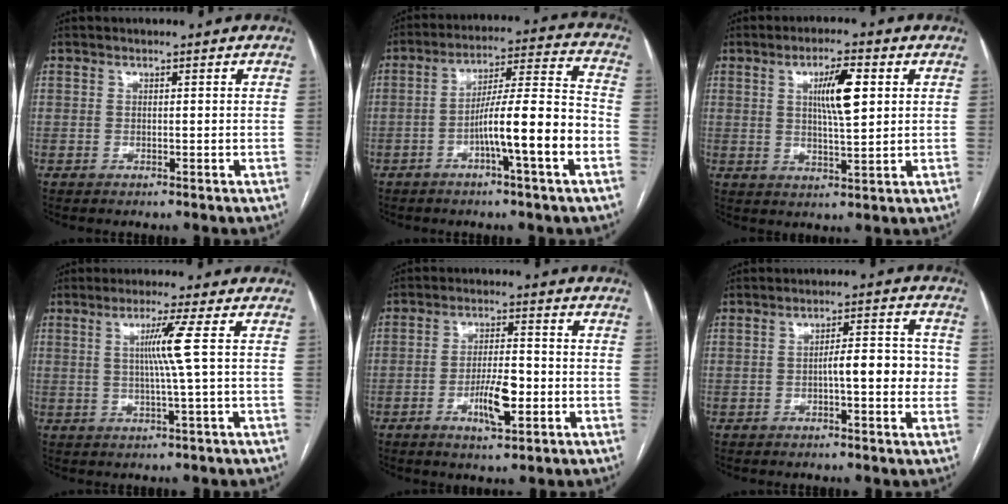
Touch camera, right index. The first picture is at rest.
{"total": 12.7, "force": [-4.4, 0.0, 11.9], "torque": [-0.195, 0.016, -0.072]}
{"total": 7.2, "force": [2.1, 1.1, 6.8], "torque": [-0.119, 0.005, 0.037]}
{"total": 5.3, "force": [0.8, -1.8, 4.9], "torque": [-0.094, -0.003, 0.019]}
{"total": 6.8, "force": [-2.3, 1.8, 6.1], "torque": [-0.114, 0.001, -0.036]}
{"total": 6.8, "force": [-0.8, 1.8, 6.5], "torque": [-0.089, 0.022, -0.010]}